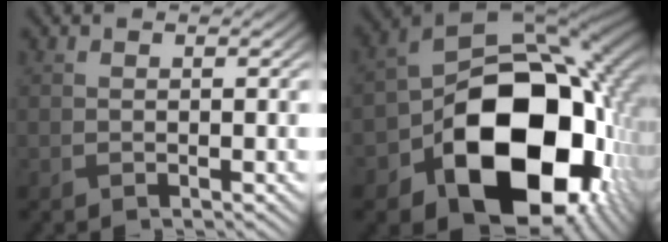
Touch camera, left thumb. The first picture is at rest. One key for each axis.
{"total": 19.7, "fx": -5.2, "fy": 13.7, "fz": 13.2, "tx": -0.220, "ty": -0.056, "tz": -0.066}